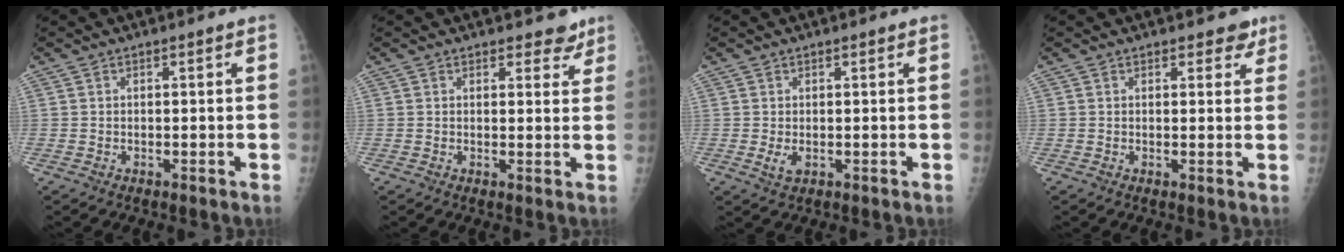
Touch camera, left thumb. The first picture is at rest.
{"total": 3.4, "force": [2.8, 1.8, 0.8], "torque": [0.015, -0.018, 0.030]}
{"total": 2.3, "force": [0.1, 1.3, 1.9], "torque": [-0.035, -0.007, 0.004]}
{"total": 2.8, "force": [2.0, 1.6, 1.0], "torque": [0.013, -0.008, 0.021]}